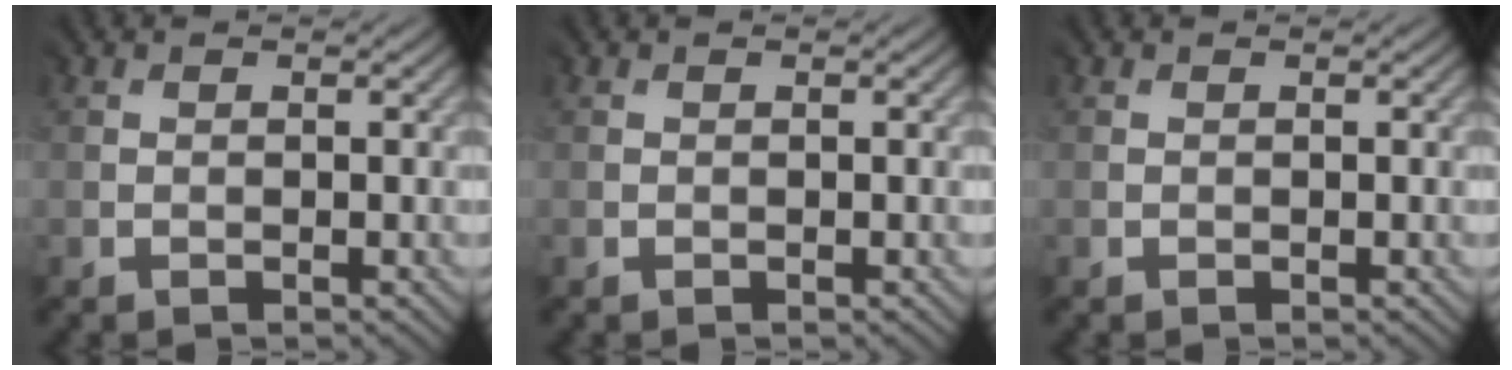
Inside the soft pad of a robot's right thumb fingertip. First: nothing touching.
{"total": 0.0}
{"total": 0.0}